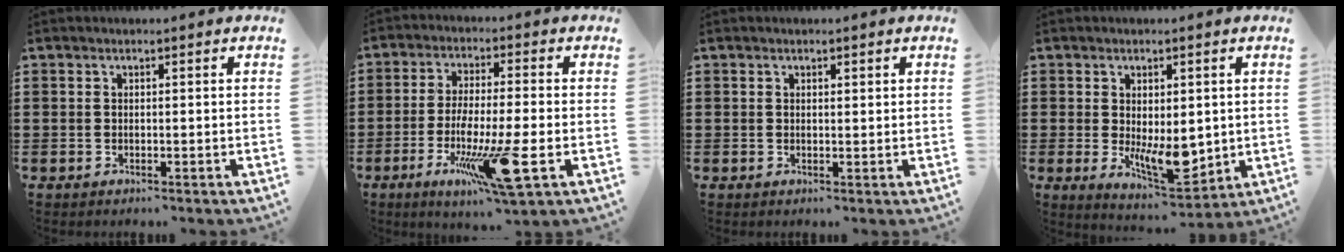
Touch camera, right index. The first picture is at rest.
{"total": 11.5, "force": [-3.9, 0.8, 10.8], "torque": [-0.215, -0.020, -0.073]}
{"total": 0.6, "force": [0.4, 0.4, 0.2], "torque": [-0.005, 0.003, 0.008]}
{"total": 7.4, "force": [-0.4, 3.6, 6.4], "torque": [-0.108, -0.008, -0.003]}